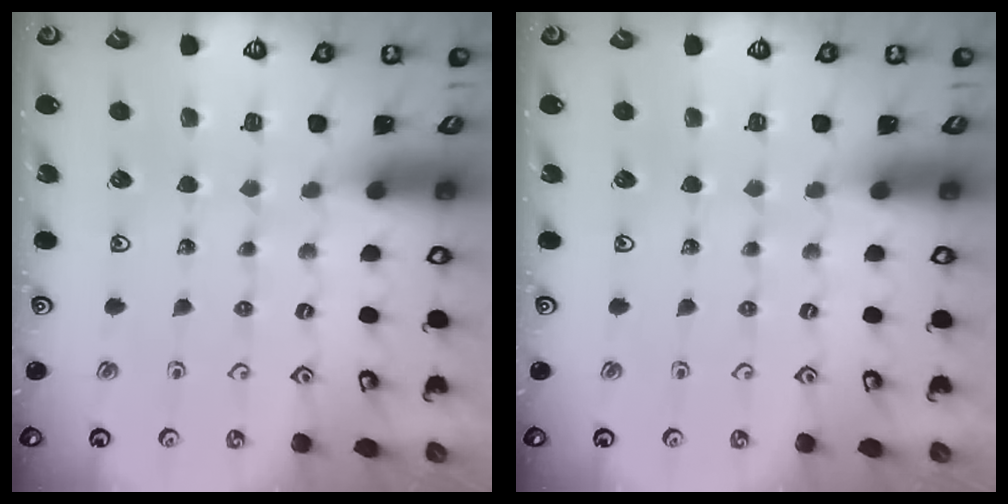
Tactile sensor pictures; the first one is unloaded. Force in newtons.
{"total": 0.0}